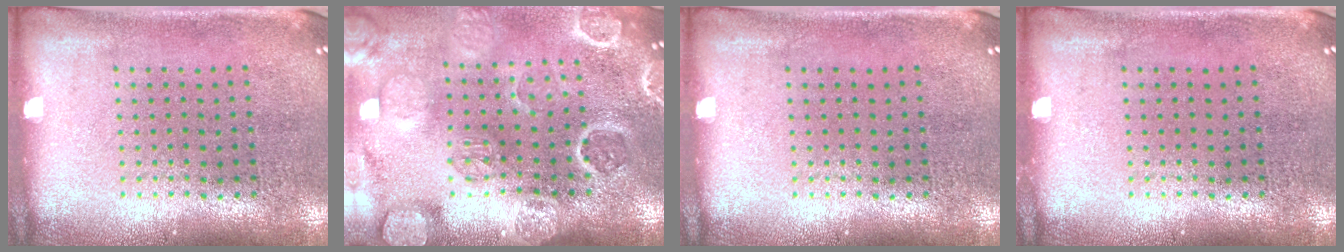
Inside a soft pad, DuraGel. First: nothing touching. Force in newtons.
{"total": 3.7, "press": 3.3, "slide": 1.7}
{"total": 0.0}
{"total": 0.0}